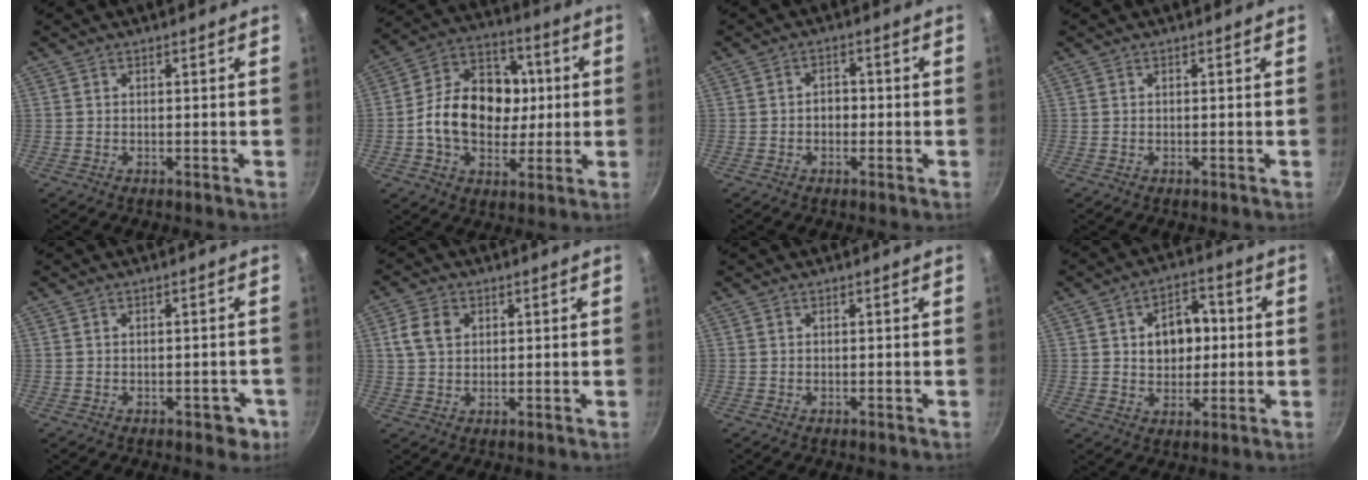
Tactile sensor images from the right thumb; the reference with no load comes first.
{"total": 18.0, "force": [-0.3, 13.6, 11.9], "torque": [-0.158, 0.026, -0.019]}
{"total": 3.0, "force": [-0.4, 2.3, 1.9], "torque": [-0.012, 0.012, -0.009]}
{"total": 0.0}
{"total": 3.3, "force": [-1.4, 2.0, 2.2], "torque": [-0.005, 0.020, -0.005]}
{"total": 5.3, "force": [1.6, 4.0, 3.2], "torque": [-0.047, 0.003, 0.027]}
{"total": 0.0}
{"total": 10.0, "force": [1.2, 7.2, 6.9], "torque": [-0.064, 0.009, 0.016]}